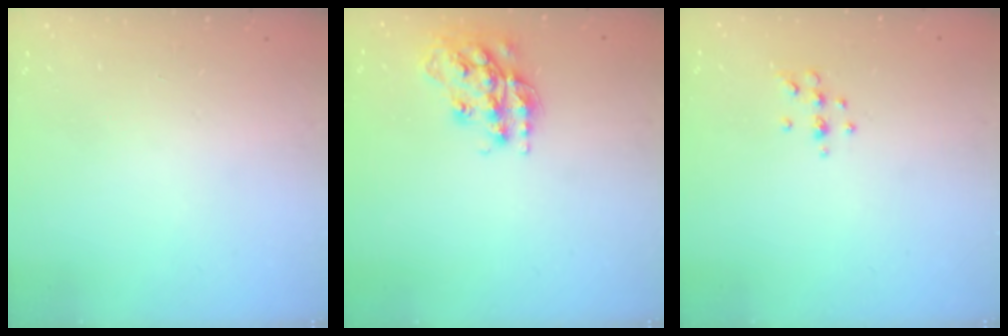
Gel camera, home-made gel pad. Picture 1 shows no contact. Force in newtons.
{"total": 15.2, "press": 15.2, "slide": 0.8}
{"total": 4.8, "press": 4.4, "slide": 1.8}